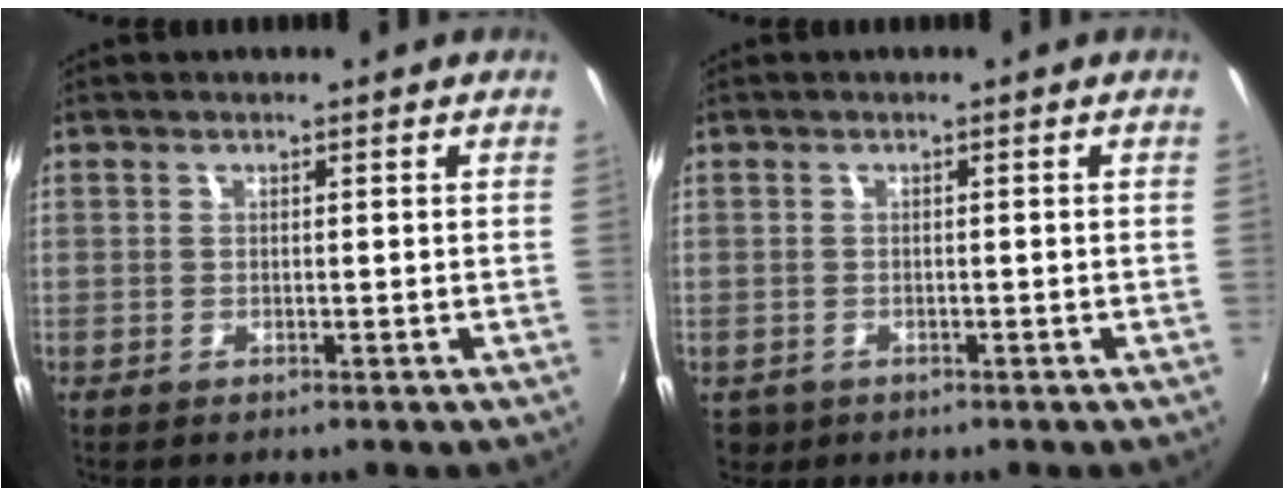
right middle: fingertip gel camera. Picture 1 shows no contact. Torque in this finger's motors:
{"motor_torque": [0.19, -0.28, -0.04, -0.02]}